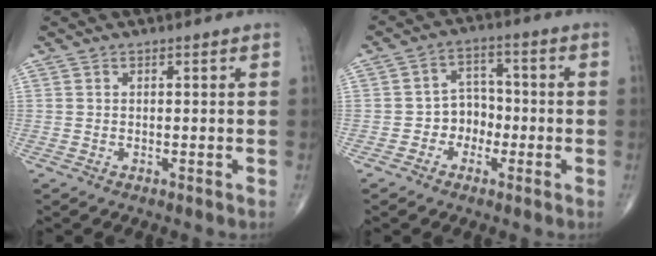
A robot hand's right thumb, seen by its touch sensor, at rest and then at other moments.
{"total": 5.9, "force": [-1.9, 5.0, 2.5], "torque": [-0.003, 0.028, -0.043]}